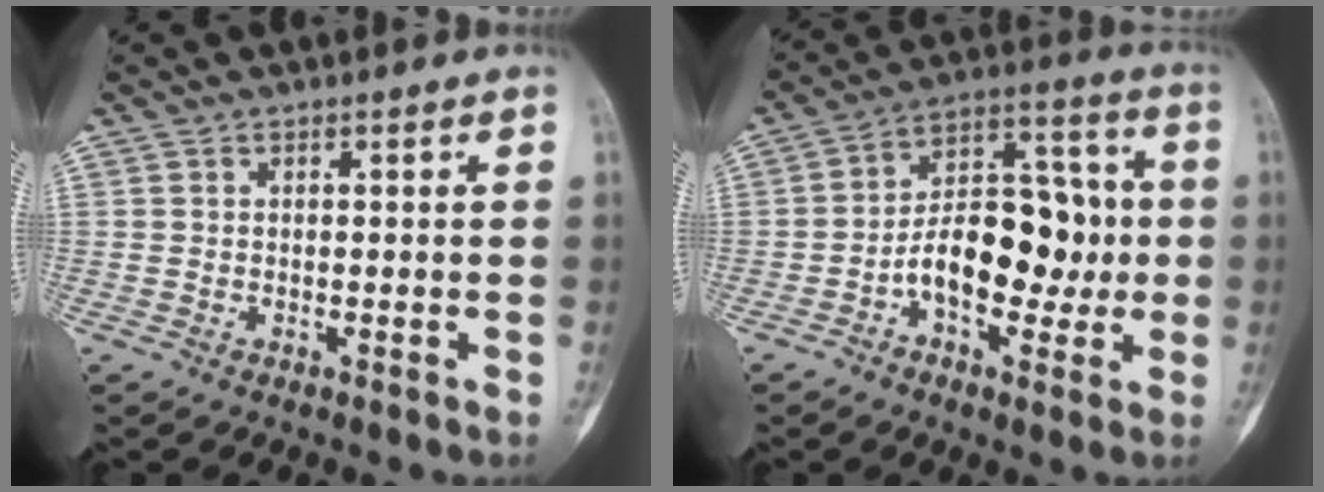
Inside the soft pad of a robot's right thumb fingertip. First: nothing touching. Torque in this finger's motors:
{"motor_torque": [1.87, 1.85, 0.79, -0.69, 0.19]}